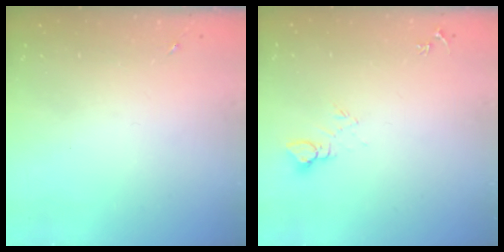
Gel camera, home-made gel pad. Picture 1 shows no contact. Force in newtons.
{"total": 6.0, "press": 6.0, "slide": 0.5}